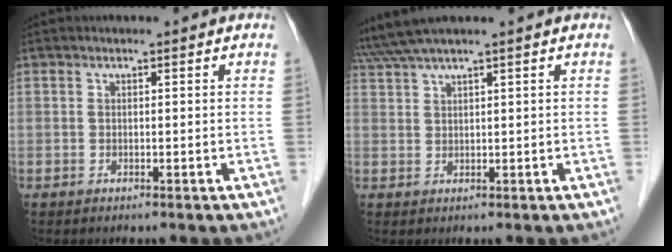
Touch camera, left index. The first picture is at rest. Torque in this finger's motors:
{"motor_torque": [0.91, -0.91, 0.13, 0.17]}